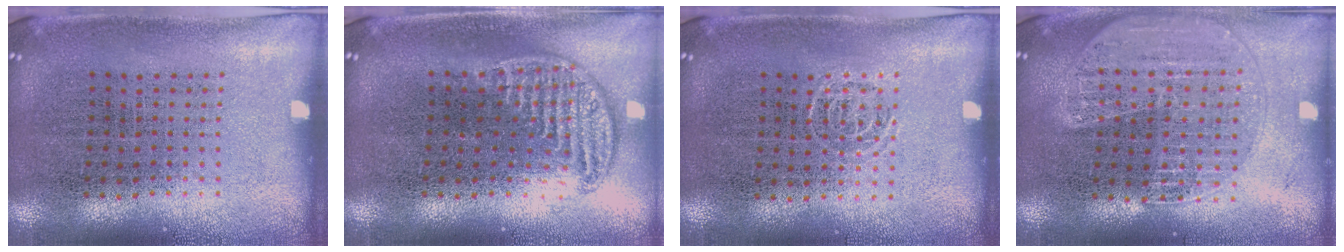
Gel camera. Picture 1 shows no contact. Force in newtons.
{"total": 1.1, "press": 1.0, "slide": 0.4}
{"total": 0.5, "press": 0.4, "slide": 0.3}
{"total": 1.7, "press": 1.6, "slide": 0.6}